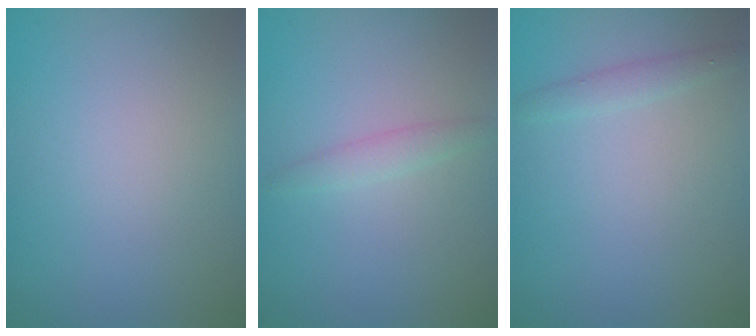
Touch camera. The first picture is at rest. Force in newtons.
{"total": 1.4, "press": 1.4, "slide": 0.1}
{"total": 1.3, "press": 1.3, "slide": 0.0}